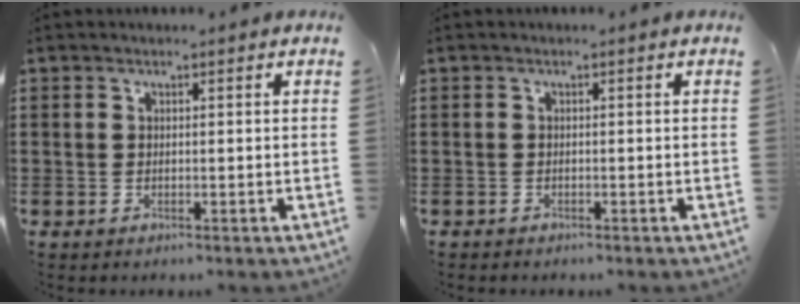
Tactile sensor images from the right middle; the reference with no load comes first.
{"total": 0.5, "force": [-0.5, 0.1, 0.1], "torque": [-0.003, -0.001, -0.011]}